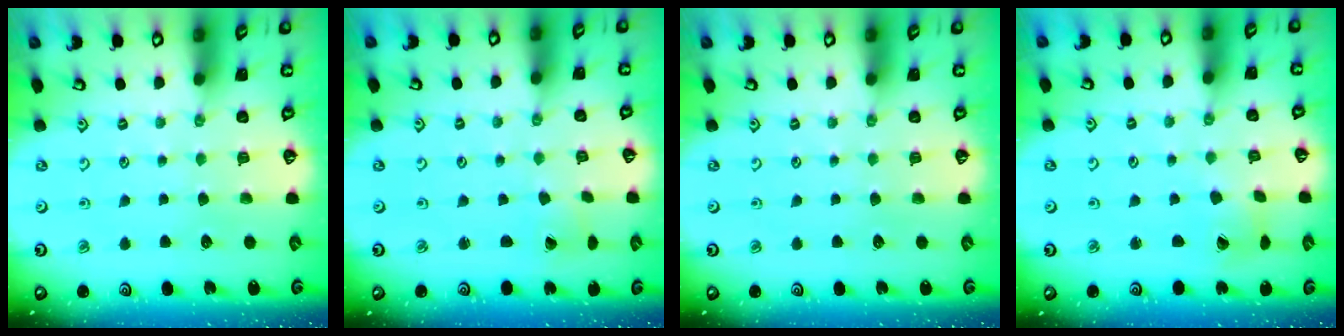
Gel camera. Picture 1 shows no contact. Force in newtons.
{"total": 1.0, "press": 1.0, "slide": 0.0}
{"total": 0.0}
{"total": 2.4, "press": 2.4, "slide": 0.4}